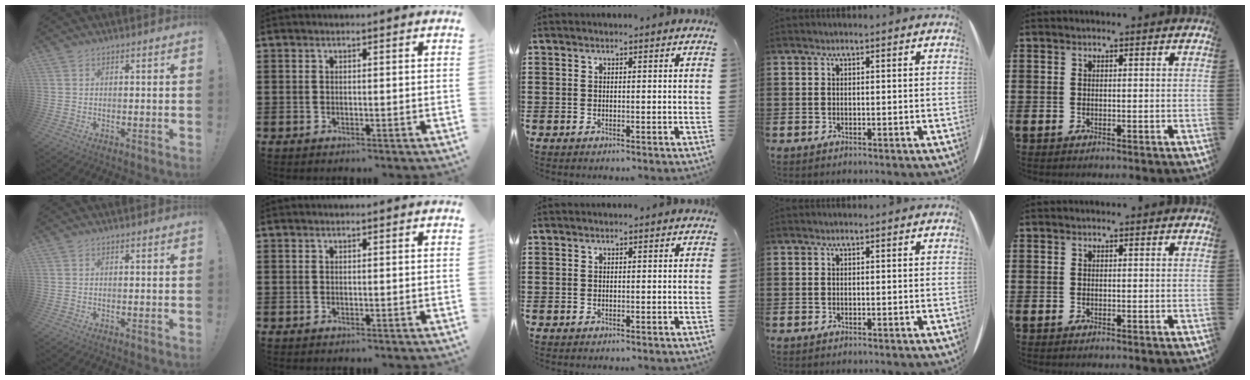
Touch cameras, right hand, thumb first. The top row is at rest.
{}